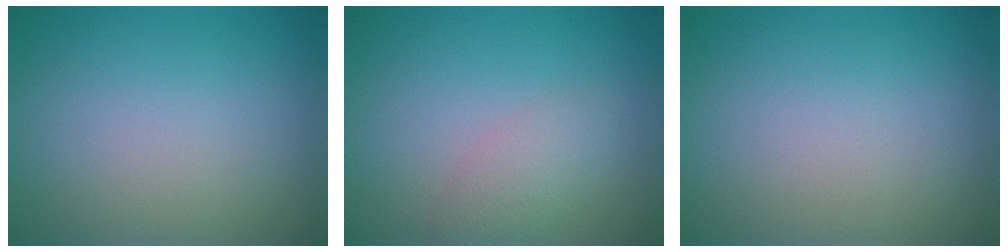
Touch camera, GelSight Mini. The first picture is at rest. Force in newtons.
{"total": 2.1, "press": 2.1, "slide": 0.1}
{"total": 0.0}